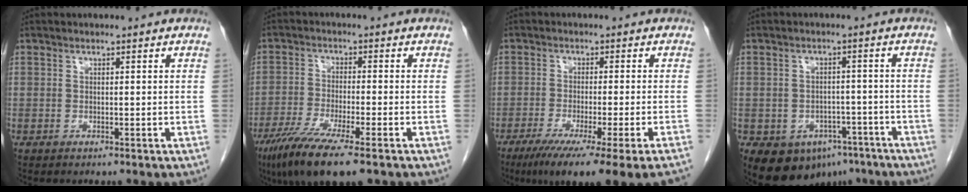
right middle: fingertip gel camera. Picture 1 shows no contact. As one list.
[{"total": 10.5, "force": [-6.9, 1.0, 7.9], "torque": [-0.143, -0.027, -0.114]}, {"total": 15.1, "force": [-11.2, -1.3, 10.1], "torque": [-0.111, -0.046, -0.170]}, {"total": 10.1, "force": [-6.5, 6.7, 4.0], "torque": [-0.054, 0.015, -0.086]}]